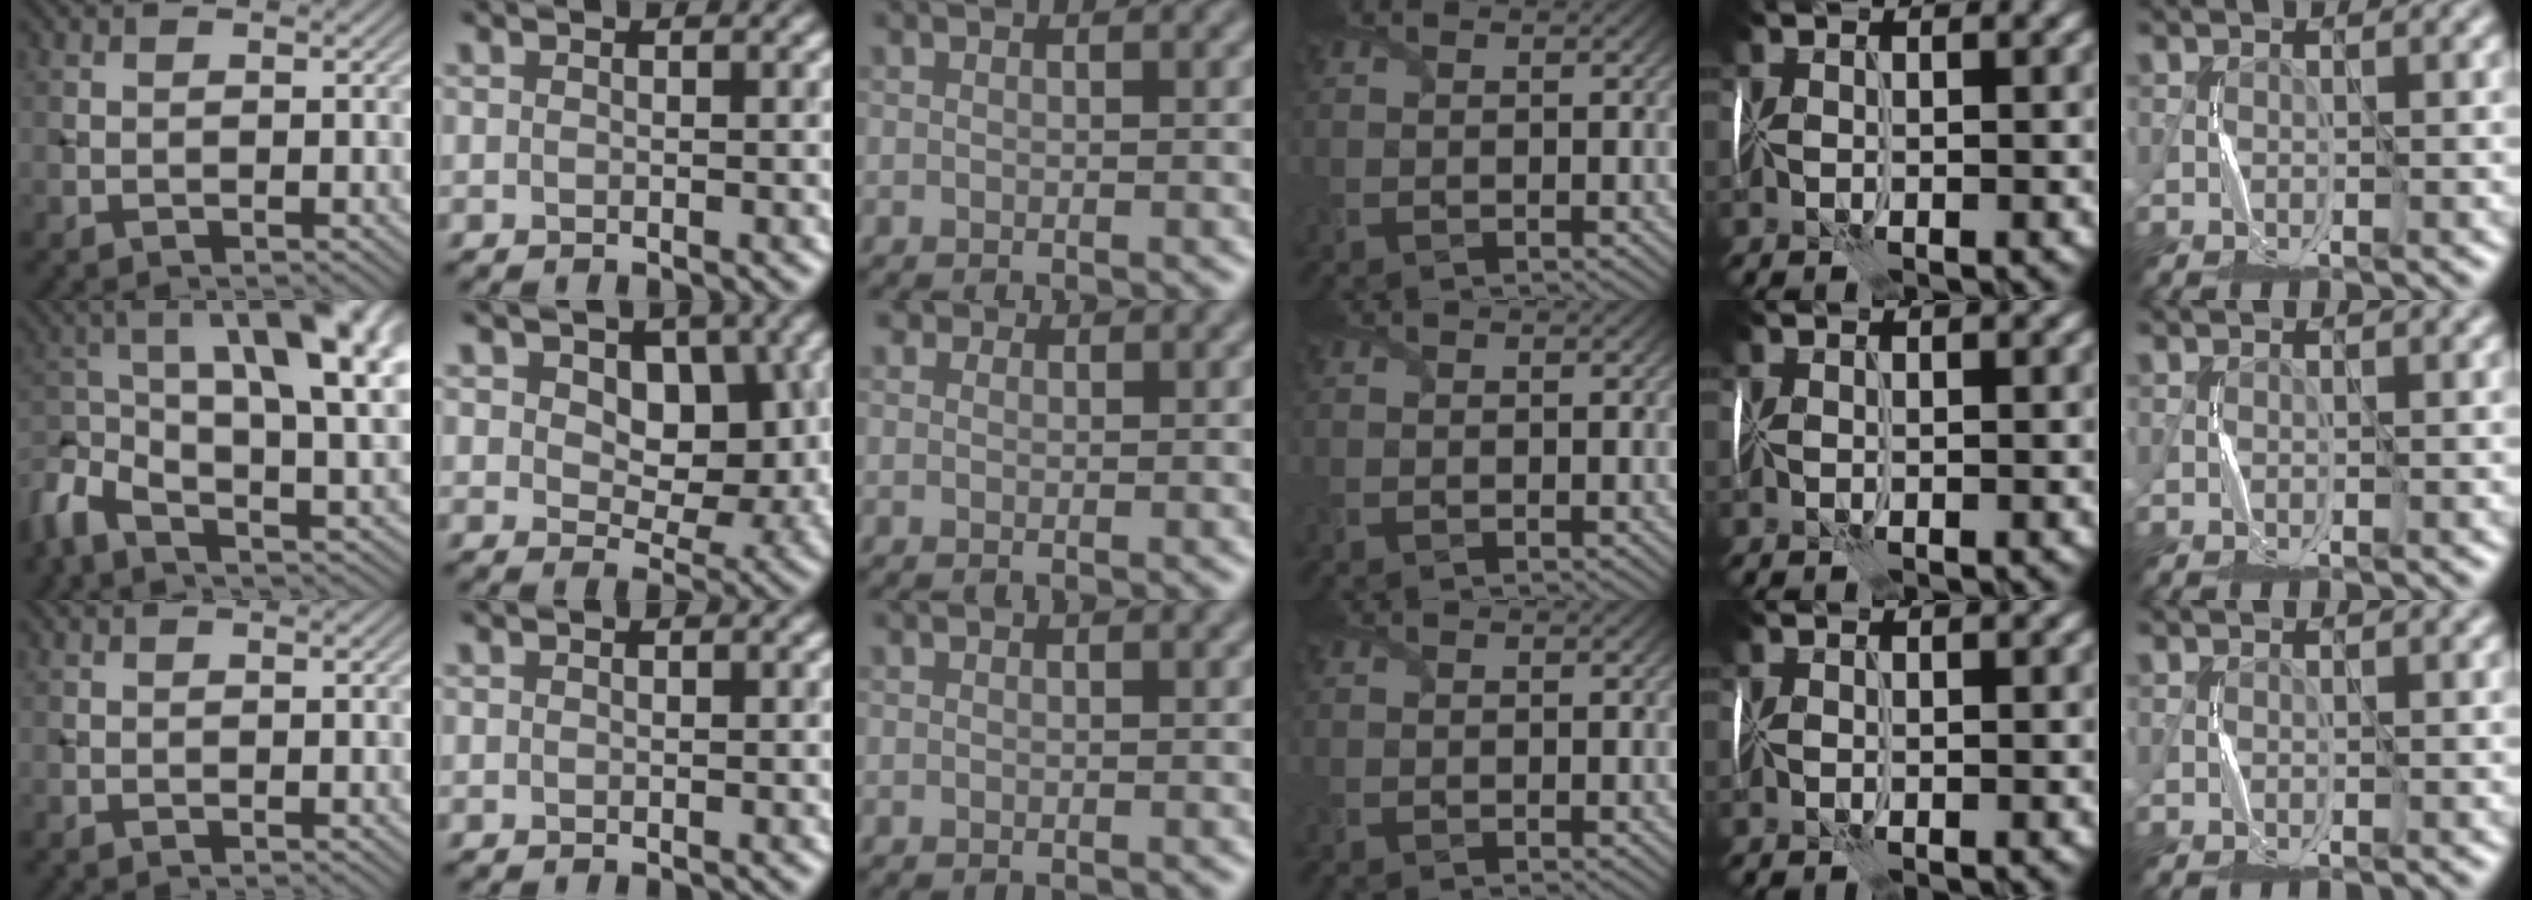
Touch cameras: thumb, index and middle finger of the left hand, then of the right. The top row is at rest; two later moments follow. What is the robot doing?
{"motion": "fold", "object": "wrapping paper"}